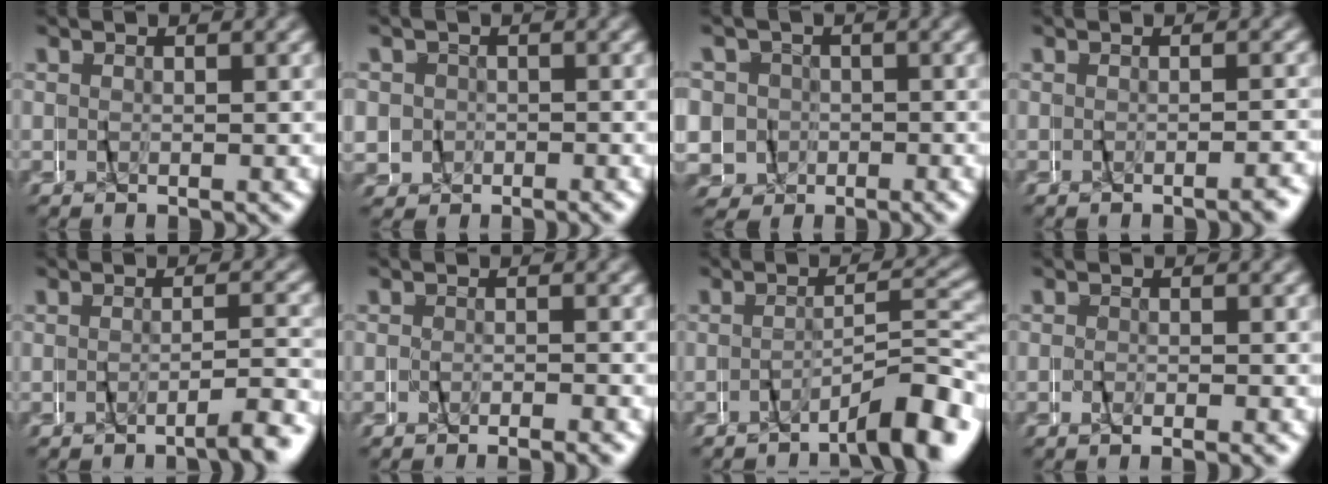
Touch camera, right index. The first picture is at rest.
{"total": 3.8, "force": [0.5, 3.7, 0.6], "torque": [-0.022, 0.005, 0.002]}
{"total": 8.5, "force": [-1.3, 8.2, 1.8], "torque": [-0.067, -0.031, -0.020]}
{"total": 1.5, "force": [-1.3, -0.7, 0.0], "torque": [0.003, 0.006, -0.024]}
{"total": 2.9, "force": [-2.7, -0.6, 0.9], "torque": [-0.012, 0.004, -0.050]}
{"total": 2.0, "force": [-1.9, -0.3, -0.1], "torque": [0.005, 0.003, -0.037]}
{"total": 5.3, "force": [-4.2, 0.2, 3.2], "torque": [-0.042, 0.006, -0.073]}
{"total": 1.4, "force": [-1.3, -0.5, 0.1], "torque": [-0.001, -0.001, -0.025]}